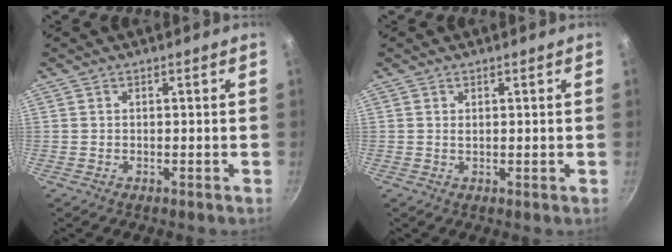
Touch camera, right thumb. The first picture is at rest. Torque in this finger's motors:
{"motor_torque": [0.32, 0.24, -0.17, 0.01, 0.03]}